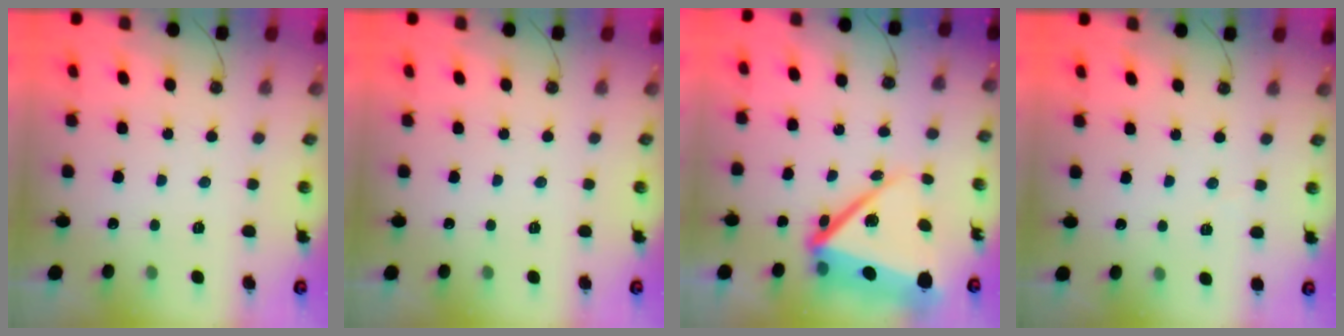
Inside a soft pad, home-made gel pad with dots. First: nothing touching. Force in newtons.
{"total": 0.0}
{"total": 17.1, "press": 17.0, "slide": 1.9}
{"total": 3.3, "press": 2.5, "slide": 2.2}